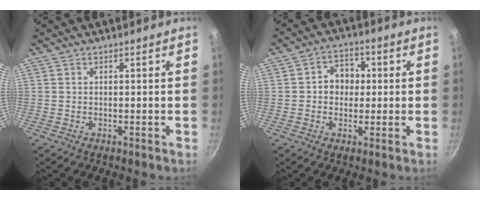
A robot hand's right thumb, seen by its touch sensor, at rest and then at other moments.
{"total": 6.2, "force": [0.4, 5.0, 3.6], "torque": [-0.026, 0.013, 0.000]}